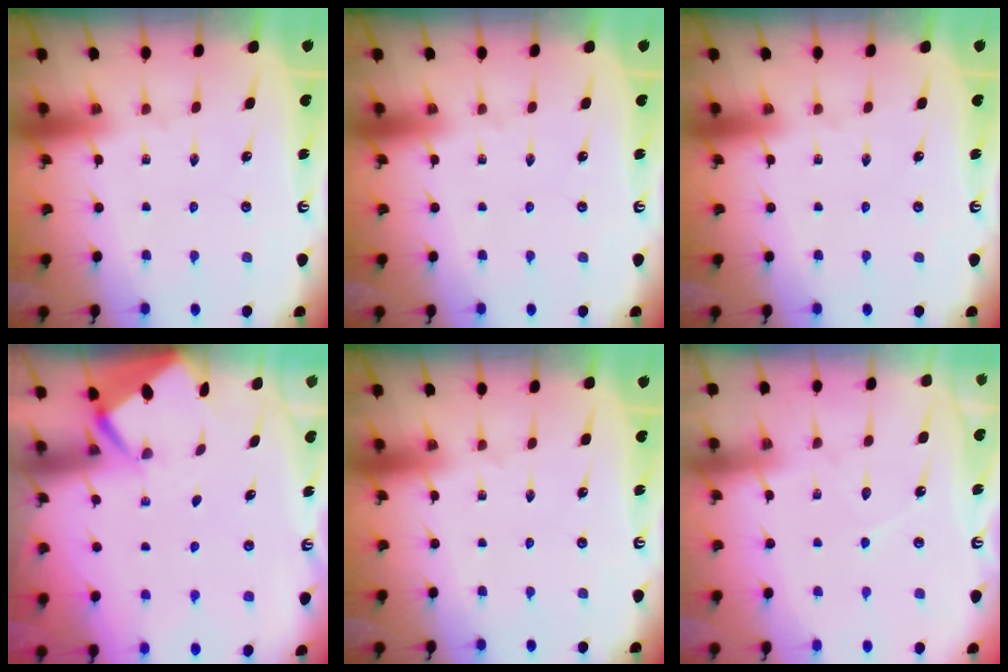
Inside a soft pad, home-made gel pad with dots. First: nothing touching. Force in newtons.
{"total": 0.0}
{"total": 0.0}
{"total": 2.6, "press": 2.5, "slide": 0.3}
{"total": 0.0}
{"total": 4.9, "press": 4.8, "slide": 0.4}